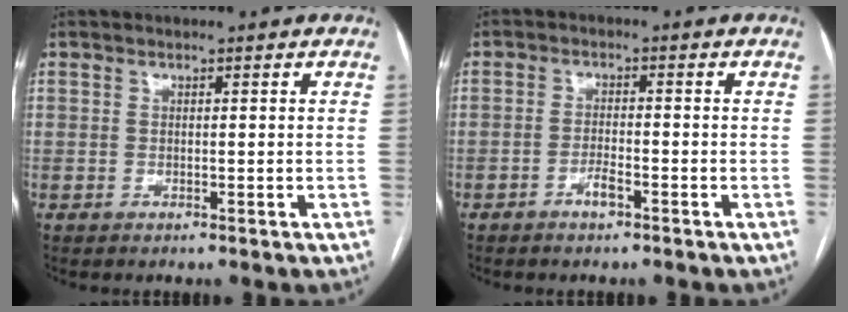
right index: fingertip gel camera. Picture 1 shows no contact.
{"total": 2.4, "force": [-1.6, 0.5, 1.7], "torque": [-0.031, 0.002, -0.029]}